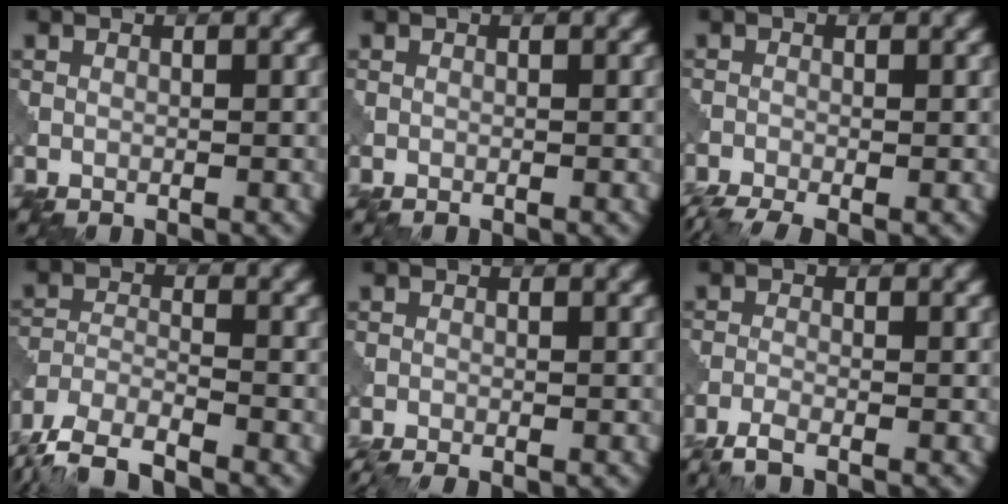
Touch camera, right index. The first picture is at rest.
{"total": 0.0}
{"total": 3.8, "force": [-2.9, 0.8, 2.3], "torque": [-0.042, -0.012, -0.060]}
{"total": 6.2, "force": [-5.3, 1.3, 2.8], "torque": [-0.057, -0.010, -0.106]}
{"total": 1.8, "force": [-1.5, 0.3, 1.1], "torque": [-0.020, -0.006, -0.030]}
{"total": 1.9, "force": [-1.5, 0.3, 1.2], "torque": [-0.026, -0.004, -0.040]}